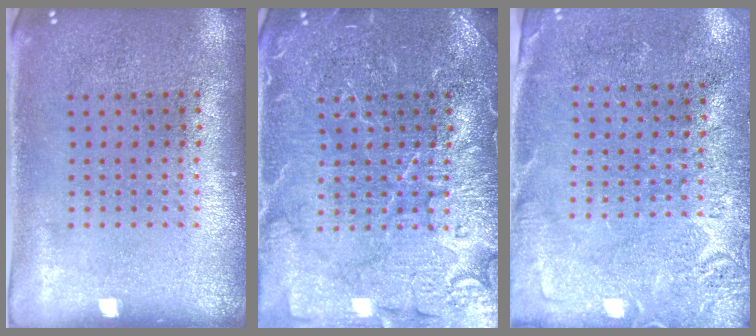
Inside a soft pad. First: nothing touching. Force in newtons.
{"total": 6.7, "press": 6.6, "slide": 1.0}
{"total": 2.8, "press": 2.6, "slide": 0.9}